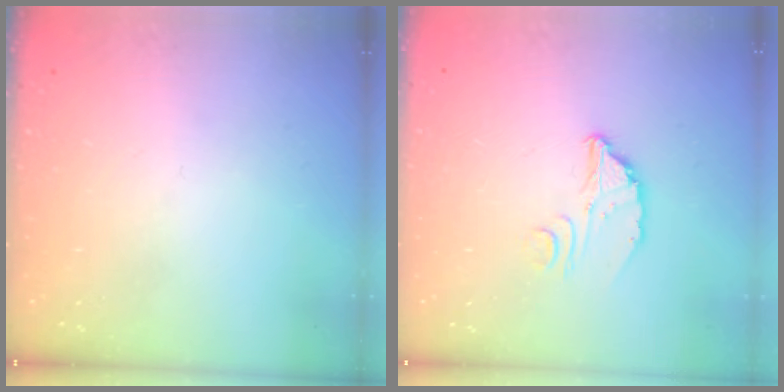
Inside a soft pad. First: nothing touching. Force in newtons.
{"total": 3.1, "press": 3.1, "slide": 0.2}